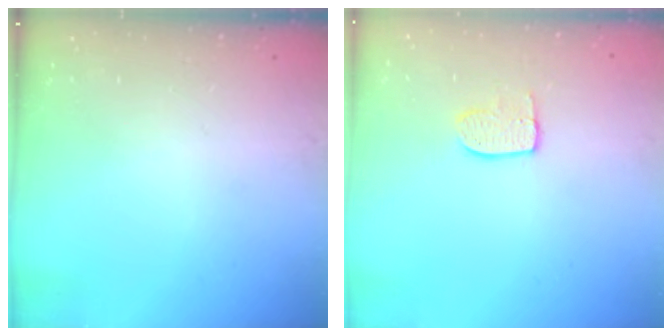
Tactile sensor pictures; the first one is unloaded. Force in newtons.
{"total": 6.7, "press": 6.7, "slide": 0.2}